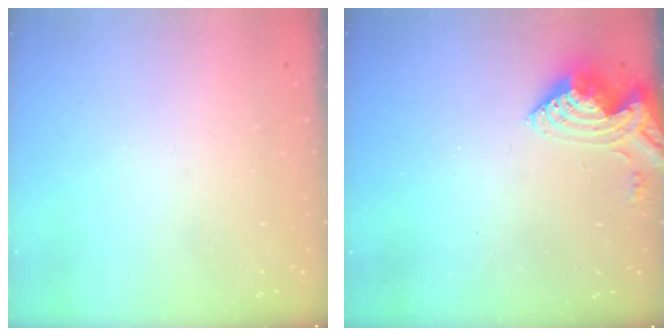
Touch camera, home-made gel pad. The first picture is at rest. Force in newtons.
{"total": 9.3, "press": 9.3, "slide": 0.4}